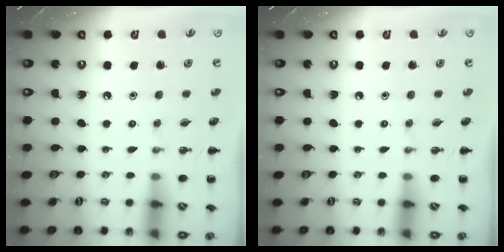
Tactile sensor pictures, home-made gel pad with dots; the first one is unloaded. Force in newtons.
{"total": 0.0}